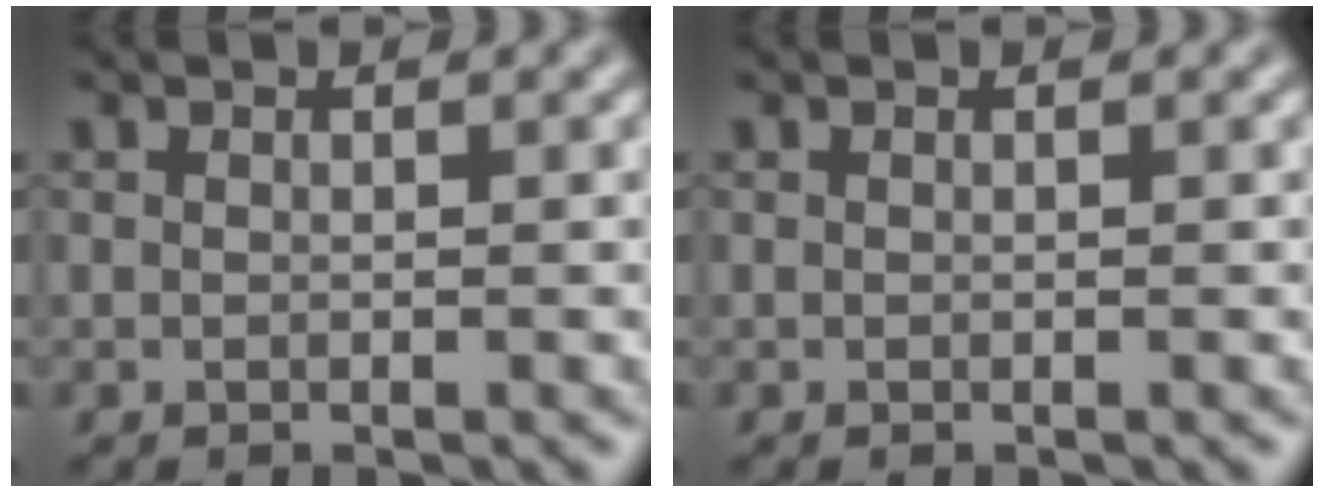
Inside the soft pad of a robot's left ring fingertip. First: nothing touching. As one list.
[{"total": 0.0}]